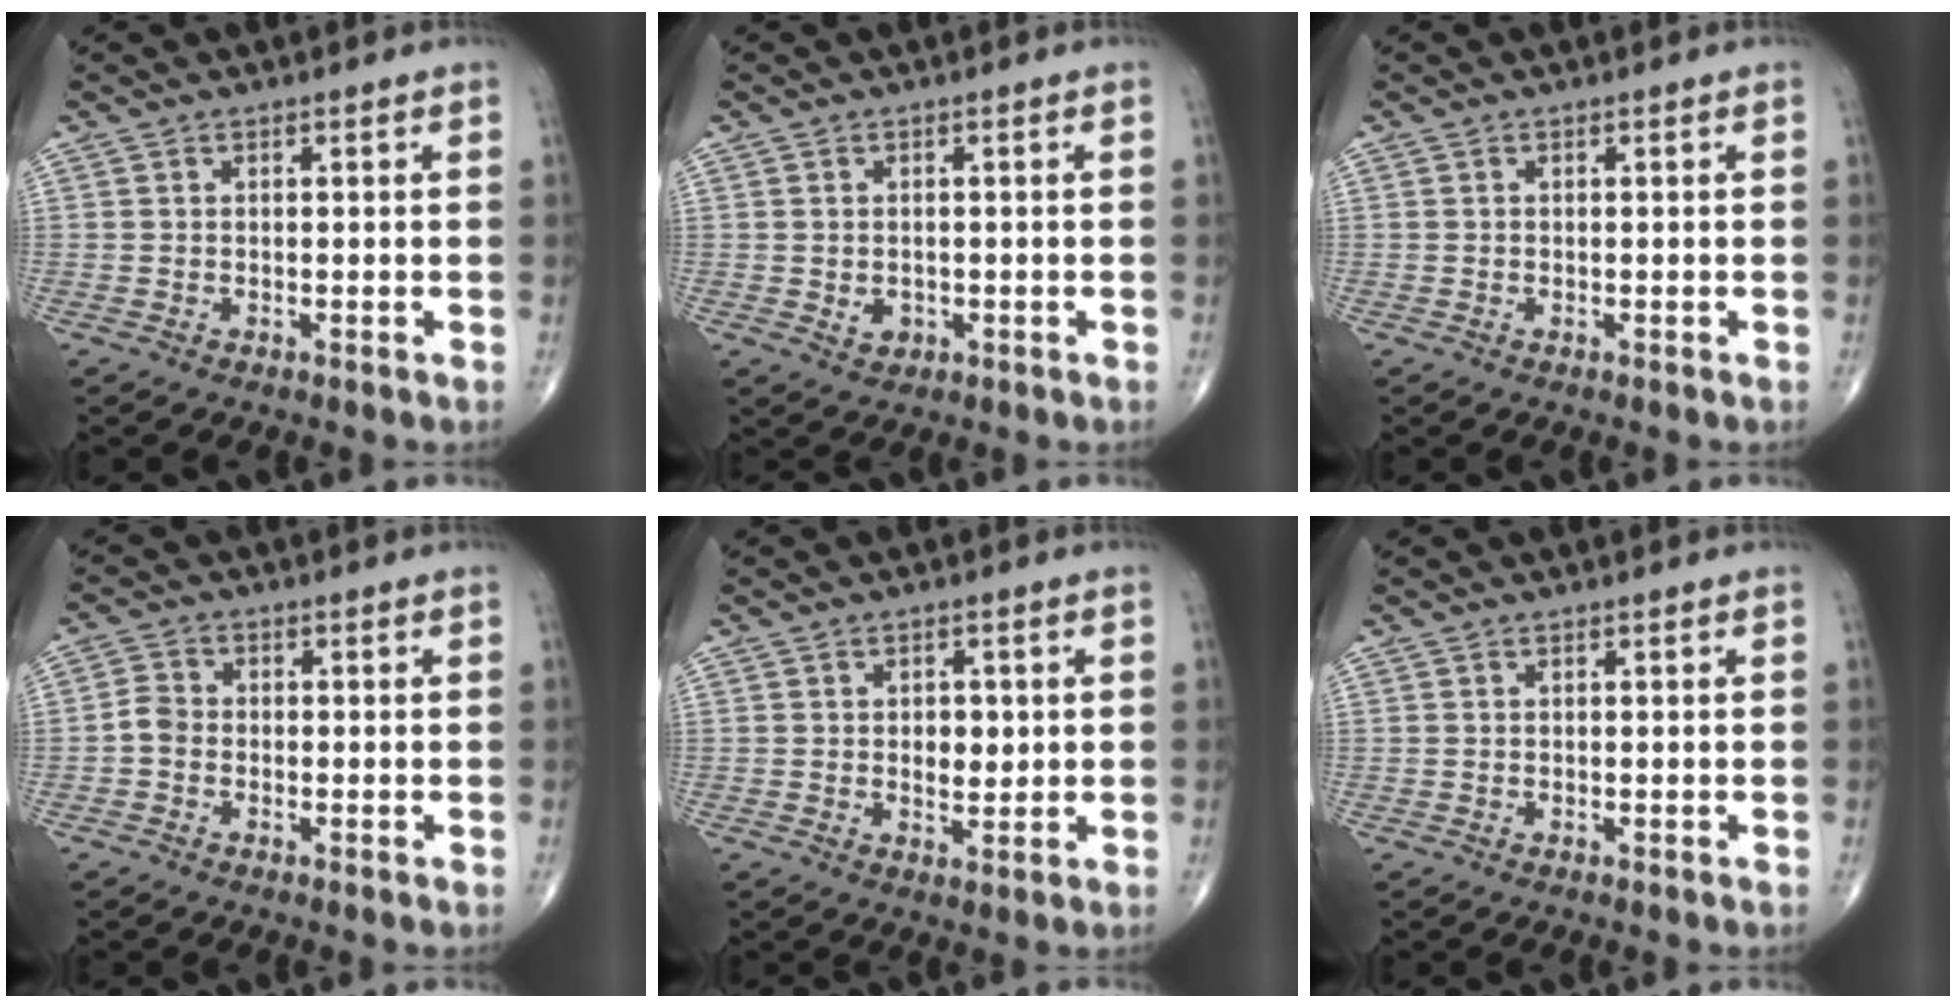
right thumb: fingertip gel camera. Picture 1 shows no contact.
{"total": 2.4, "force": [-0.4, 1.9, 1.4], "torque": [-0.018, -0.002, 0.001]}
{"total": 0.0}
{"total": 2.9, "force": [-0.9, 2.3, 1.5], "torque": [-0.021, 0.007, -0.027]}
{"total": 4.2, "force": [0.5, 2.6, 3.2], "torque": [-0.032, -0.005, 0.011]}
{"total": 0.0}